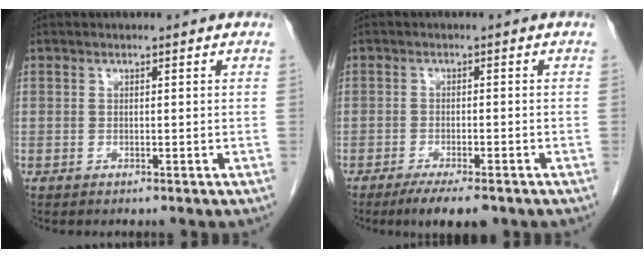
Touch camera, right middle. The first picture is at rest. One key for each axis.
{"total": 6.2, "fx": -4.5, "fy": 1.2, "fz": 4.0, "tx": -0.059, "ty": -0.012, "tz": -0.067}